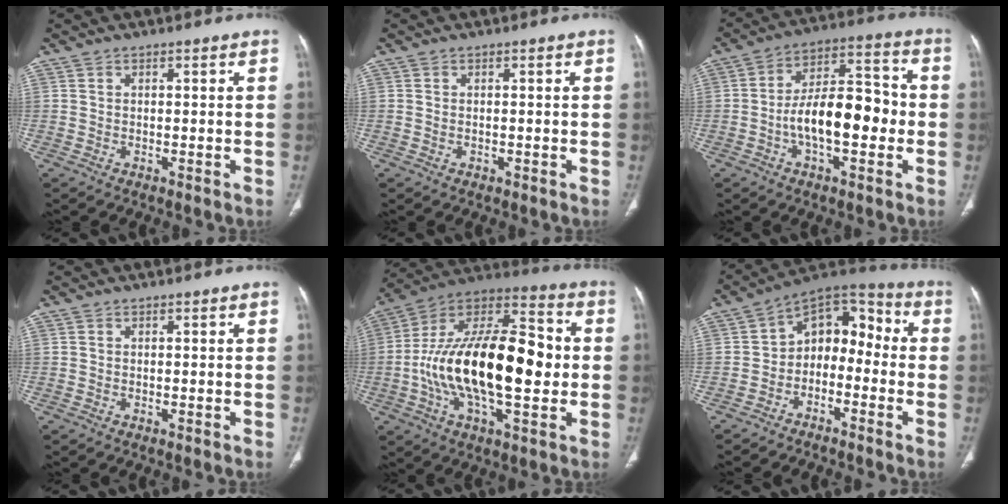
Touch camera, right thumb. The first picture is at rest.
{"total": 0.5, "force": [-0.1, 0.4, 0.3], "torque": [-0.013, 0.005, 0.002]}
{"total": 14.7, "force": [-2.7, 7.1, 12.6], "torque": [-0.191, 0.043, -0.050]}
{"total": 0.0}
{"total": 27.1, "force": [-1.7, 12.5, 23.9], "torque": [-0.416, 0.030, -0.030]}
{"total": 11.4, "force": [-2.8, 8.1, 7.5], "torque": [-0.072, 0.068, -0.063]}